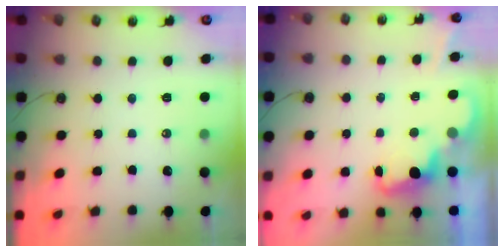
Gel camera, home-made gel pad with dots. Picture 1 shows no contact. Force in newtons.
{"total": 2.3, "press": 2.3, "slide": 0.5}